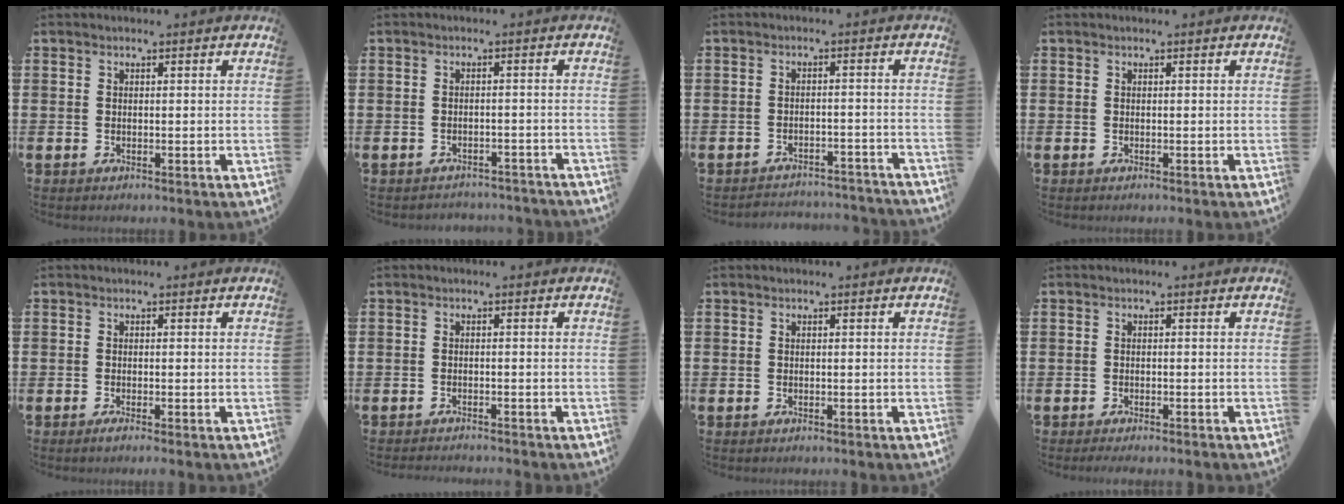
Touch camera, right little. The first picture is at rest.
{"total": 1.5, "force": [-1.5, 0.1, -0.1], "torque": [-0.003, 0.003, -0.033]}
{"total": 2.3, "force": [-2.3, 0.1, -0.2], "torque": [-0.004, 0.003, -0.052]}
{"total": 0.0}
{"total": 0.8, "force": [-0.5, 0.0, 0.7], "torque": [-0.010, -0.002, -0.009]}
{"total": 0.9, "force": [-0.9, -0.1, 0.0], "torque": [0.000, -0.001, -0.019]}
{"total": 0.0}
{"total": 0.7, "force": [-0.6, 0.0, 0.4], "torque": [-0.007, -0.001, -0.012]}